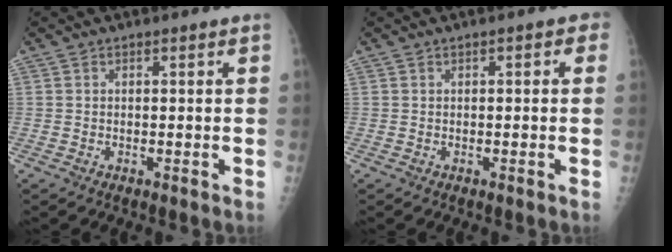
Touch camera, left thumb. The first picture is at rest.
{"total": 1.6, "force": [0.4, 0.9, 1.2], "torque": [-0.004, 0.004, -0.002]}